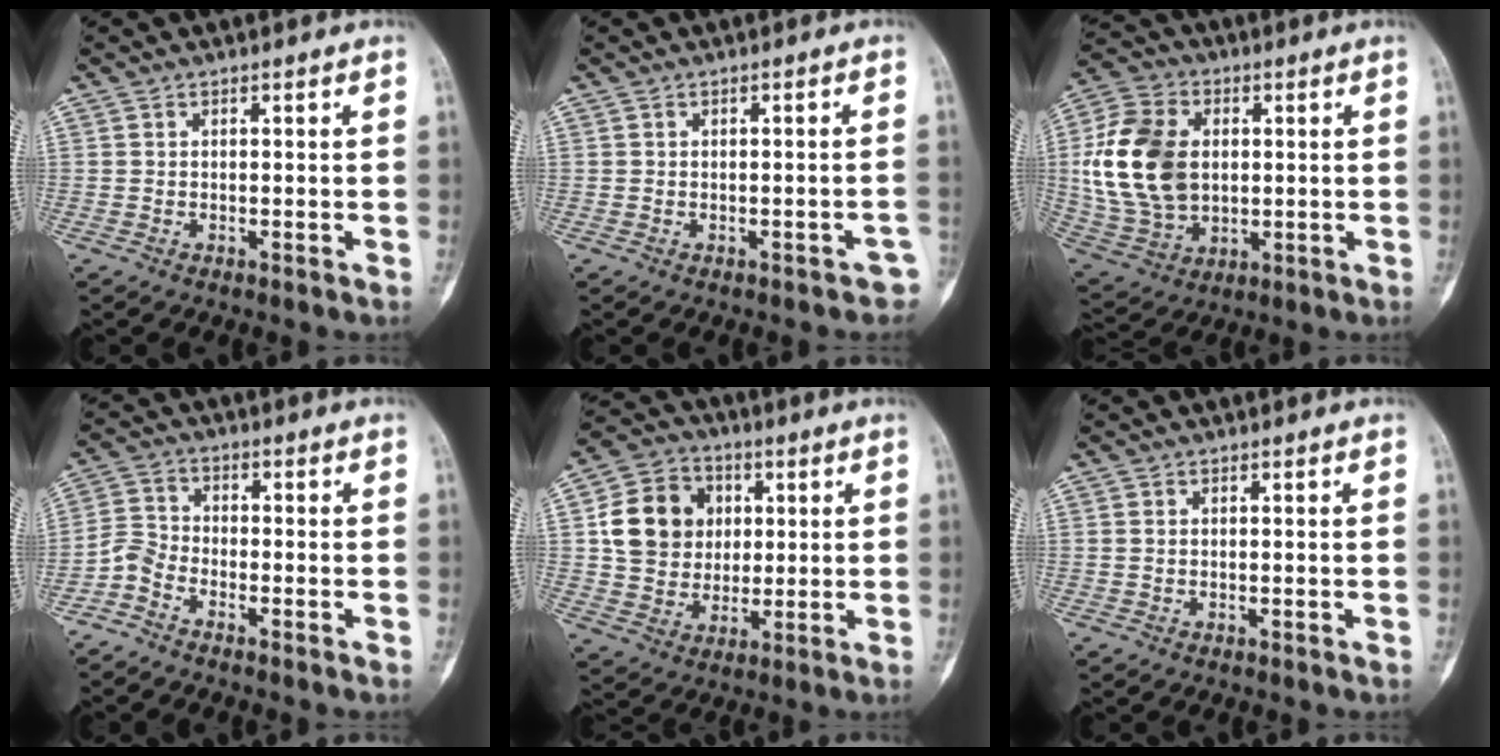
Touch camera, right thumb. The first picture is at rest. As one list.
[{"total": 2.4, "force": [-1.5, 1.3, 1.4], "torque": [-0.006, 0.018, -0.014]}, {"total": 18.6, "force": [1.8, 13.0, 13.2], "torque": [-0.246, 0.001, 0.041]}, {"total": 4.0, "force": [-3.0, 1.9, 1.7], "torque": [-0.035, 0.015, -0.073]}, {"total": 13.8, "force": [2.6, 11.9, 6.5], "torque": [-0.085, 0.006, 0.046]}, {"total": 0.6, "force": [0.1, 0.4, 0.4], "torque": [-0.009, 0.003, 0.003]}]